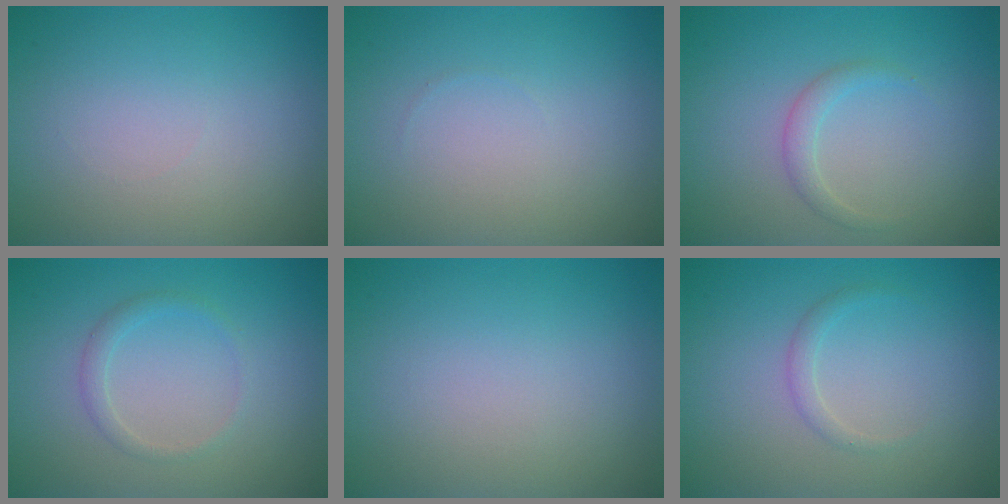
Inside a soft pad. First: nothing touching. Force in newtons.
{"total": 0.0}
{"total": 1.4, "press": 1.4, "slide": 0.1}
{"total": 1.3, "press": 1.3, "slide": 0.1}
{"total": 0.0}
{"total": 1.0, "press": 1.0, "slide": 0.1}